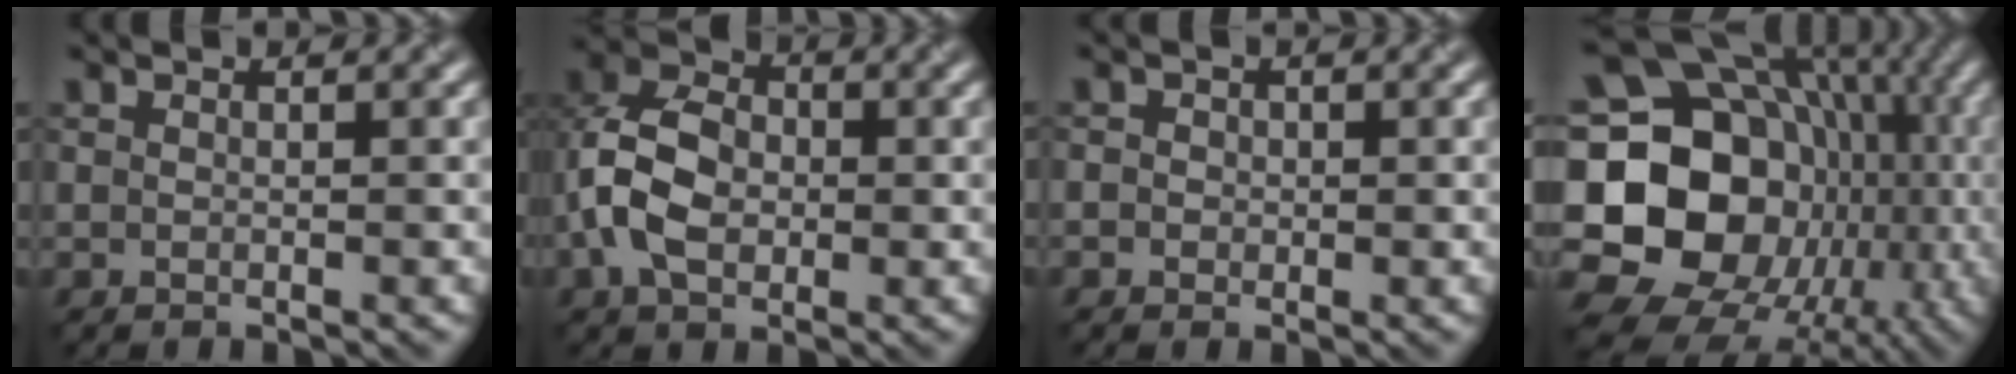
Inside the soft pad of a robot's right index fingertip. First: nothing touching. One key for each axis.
{"total": 7.3, "fx": -1.1, "fy": 5.2, "fz": 5.0, "tx": -0.112, "ty": 0.010, "tz": -0.034}
{"total": 1.2, "fx": 0.0, "fy": 1.1, "fz": 0.4, "tx": 0.002, "ty": -0.002, "tz": -0.006}
{"total": 21.6, "fx": -2.5, "fy": 18.1, "fz": 11.5, "tx": -0.189, "ty": 0.015, "tz": -0.078}